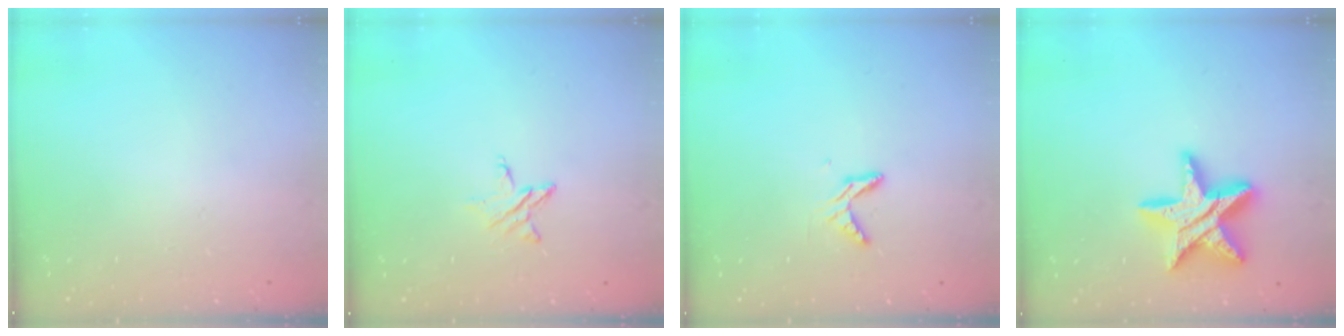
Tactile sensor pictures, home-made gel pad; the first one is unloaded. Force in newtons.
{"total": 4.5, "press": 4.5, "slide": 0.5}
{"total": 6.4, "press": 6.4, "slide": 0.6}
{"total": 16.5, "press": 16.5, "slide": 1.2}